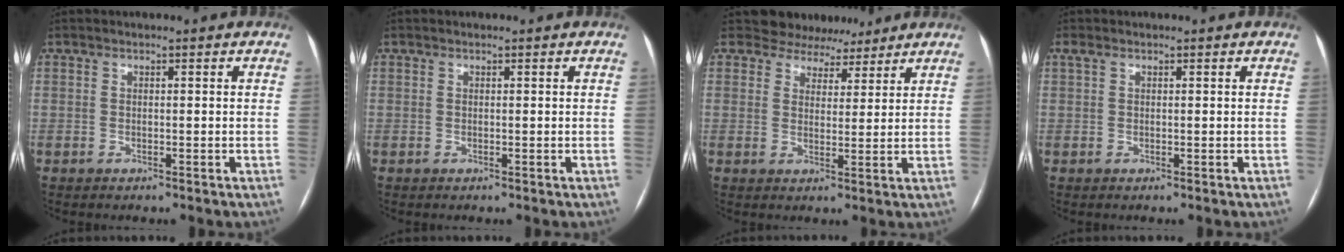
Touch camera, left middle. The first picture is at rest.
{"total": 0.0}
{"total": 6.0, "force": [5.2, 2.9, -0.1], "torque": [0.014, -0.002, 0.063]}
{"total": 0.8, "force": [0.6, 0.3, 0.5], "torque": [-0.018, 0.015, 0.013]}